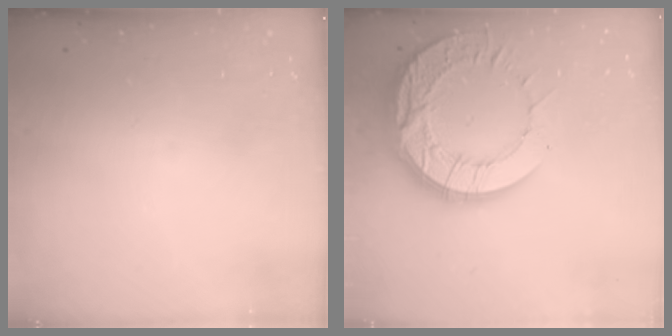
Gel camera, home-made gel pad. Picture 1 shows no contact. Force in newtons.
{"total": 20.2, "press": 20.1, "slide": 1.8}